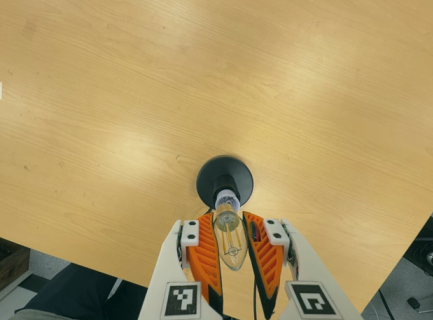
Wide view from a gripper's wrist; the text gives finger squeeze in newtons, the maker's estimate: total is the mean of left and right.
{"total": 18.6, "left": 20.2, "right": 17.0}